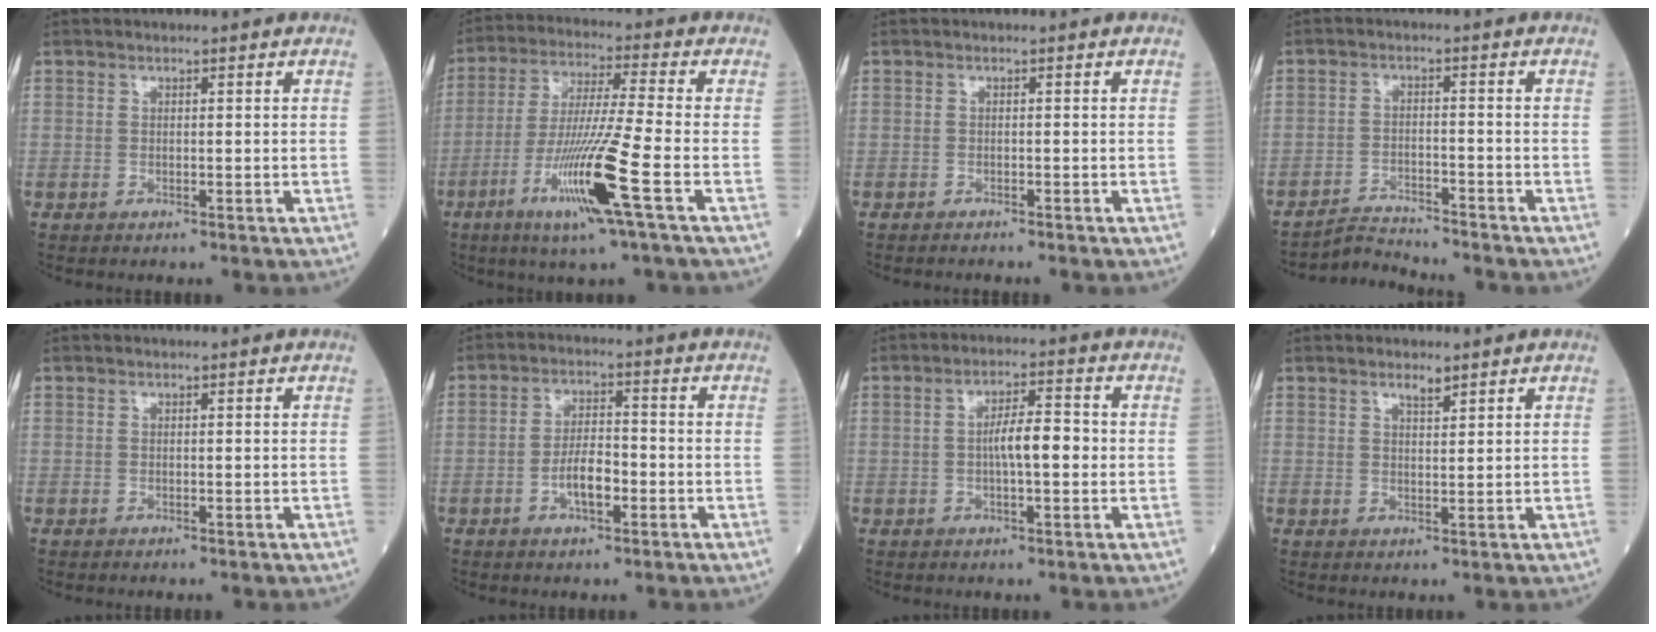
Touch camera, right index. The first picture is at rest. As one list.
[{"total": 13.2, "force": [-5.4, -1.2, 12.0], "torque": [-0.239, -0.021, -0.103]}, {"total": 1.9, "force": [-1.7, 0.0, 0.7], "torque": [-0.010, -0.001, -0.022]}, {"total": 4.6, "force": [-4.4, -0.9, -0.8], "torque": [0.010, -0.012, -0.077]}, {"total": 0.0}, {"total": 5.0, "force": [-1.8, 1.8, 4.3], "torque": [-0.085, 0.008, -0.032]}, {"total": 5.5, "force": [-0.3, 1.2, 5.3], "torque": [-0.094, 0.011, -0.007]}, {"total": 1.8, "force": [1.4, 0.3, 1.0], "torque": [-0.020, -0.001, 0.025]}]